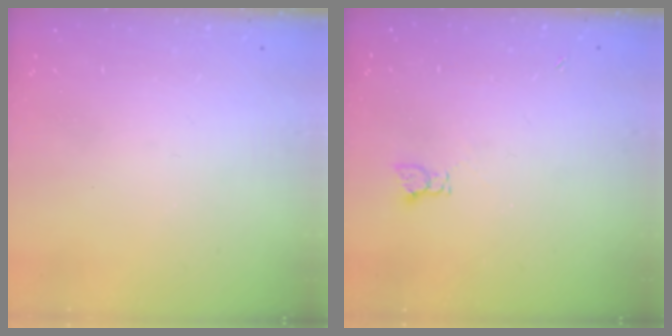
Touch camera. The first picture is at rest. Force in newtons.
{"total": 2.0, "press": 2.0, "slide": 0.3}